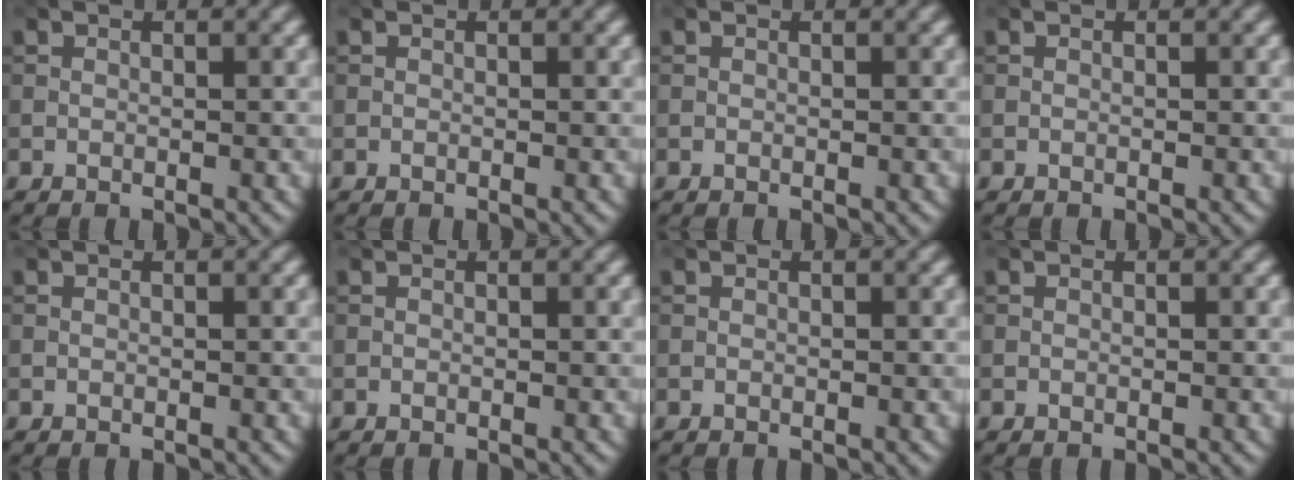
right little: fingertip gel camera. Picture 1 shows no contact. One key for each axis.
{"total": 0.0}
{"total": 0.0}
{"total": 0.0}
{"total": 0.0}
{"total": 0.0}
{"total": 0.0}
{"total": 0.0}